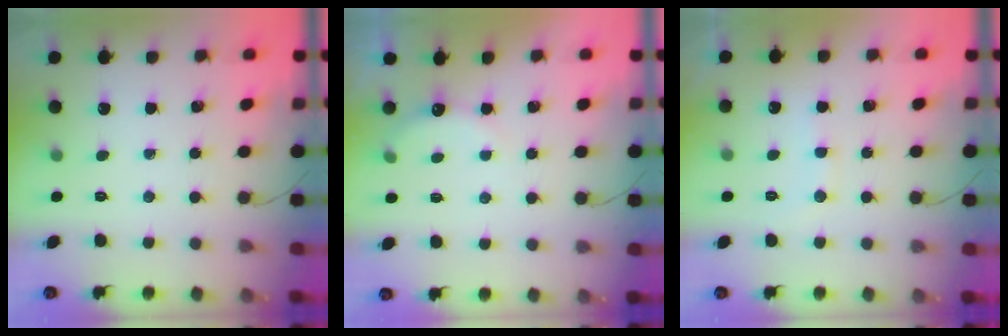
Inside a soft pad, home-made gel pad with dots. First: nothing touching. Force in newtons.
{"total": 6.1, "press": 5.9, "slide": 1.3}
{"total": 6.7, "press": 6.6, "slide": 1.3}